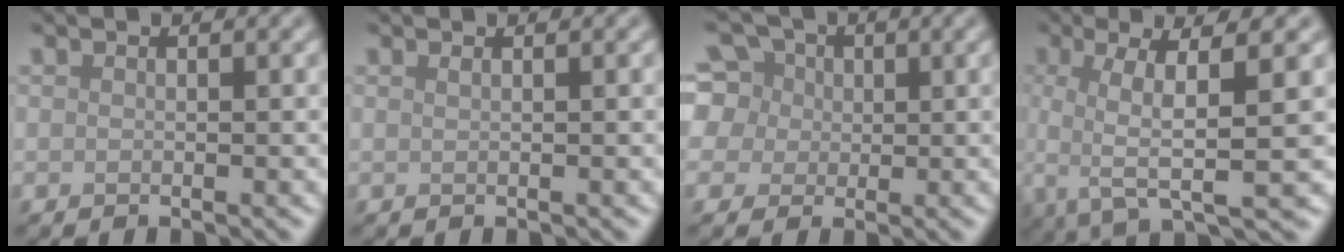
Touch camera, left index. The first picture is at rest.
{"total": 0.6, "force": [0.3, 0.3, 0.4], "torque": [-0.003, 0.003, 0.004]}
{"total": 9.3, "force": [3.8, 7.6, 3.8], "torque": [-0.091, 0.039, 0.045]}
{"total": 7.5, "force": [0.6, 1.8, 7.2], "torque": [-0.114, 0.005, 0.003]}